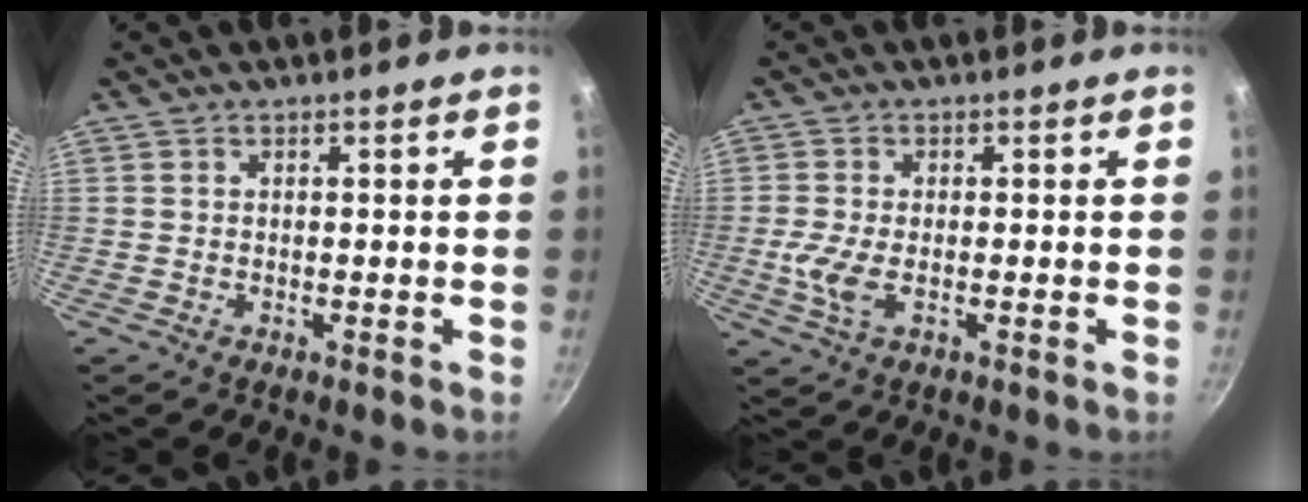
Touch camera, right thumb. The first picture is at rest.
{"total": 4.6, "force": [-0.7, 1.9, 4.2], "torque": [-0.098, -0.004, -0.017]}